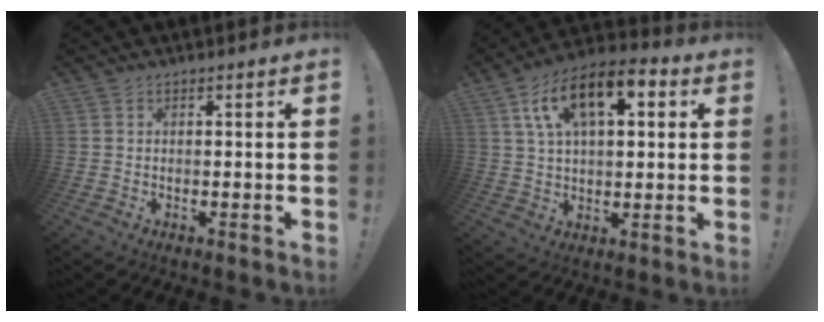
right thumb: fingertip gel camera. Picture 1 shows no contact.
{"total": 15.2, "force": [6.0, 7.9, 11.5], "torque": [-0.186, -0.006, 0.104]}